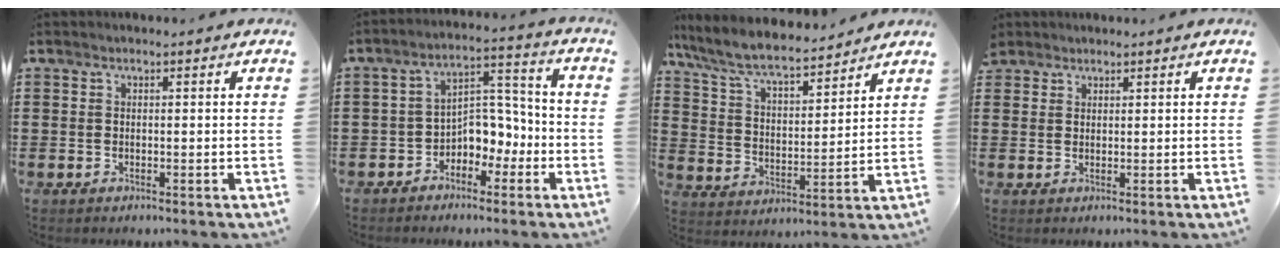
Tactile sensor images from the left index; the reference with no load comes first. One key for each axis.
{"total": 5.2, "fx": -2.9, "fy": 3.7, "fz": 2.2, "tx": -0.047, "ty": 0.010, "tz": -0.058}
{"total": 8.1, "fx": 7.2, "fy": 1.3, "fz": 3.4, "tx": -0.094, "ty": -0.036, "tz": 0.125}
{"total": 1.7, "fx": 1.5, "fy": 0.8, "fz": 0.0, "tx": -0.003, "ty": 0.004, "tz": 0.031}